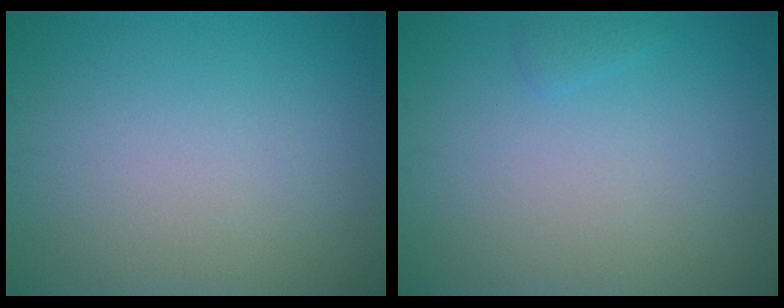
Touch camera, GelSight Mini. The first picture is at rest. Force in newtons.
{"total": 0.7, "press": 0.7, "slide": 0.1}